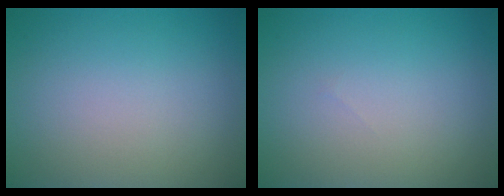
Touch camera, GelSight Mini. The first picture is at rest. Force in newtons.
{"total": 0.0}